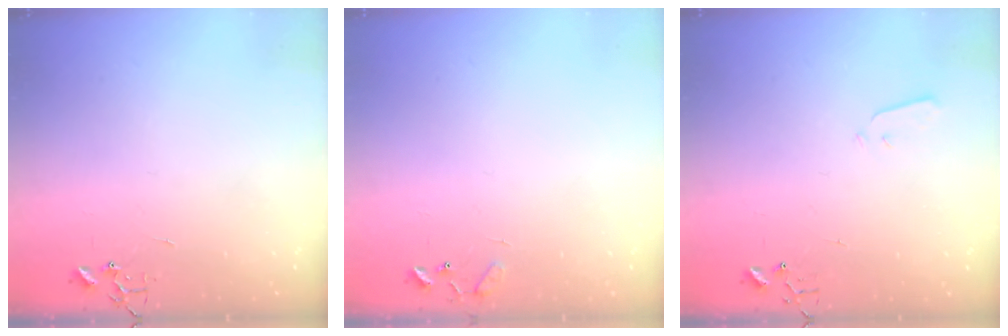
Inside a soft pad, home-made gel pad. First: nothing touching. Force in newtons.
{"total": 7.6, "press": 7.5, "slide": 0.6}
{"total": 2.8, "press": 2.7, "slide": 0.4}